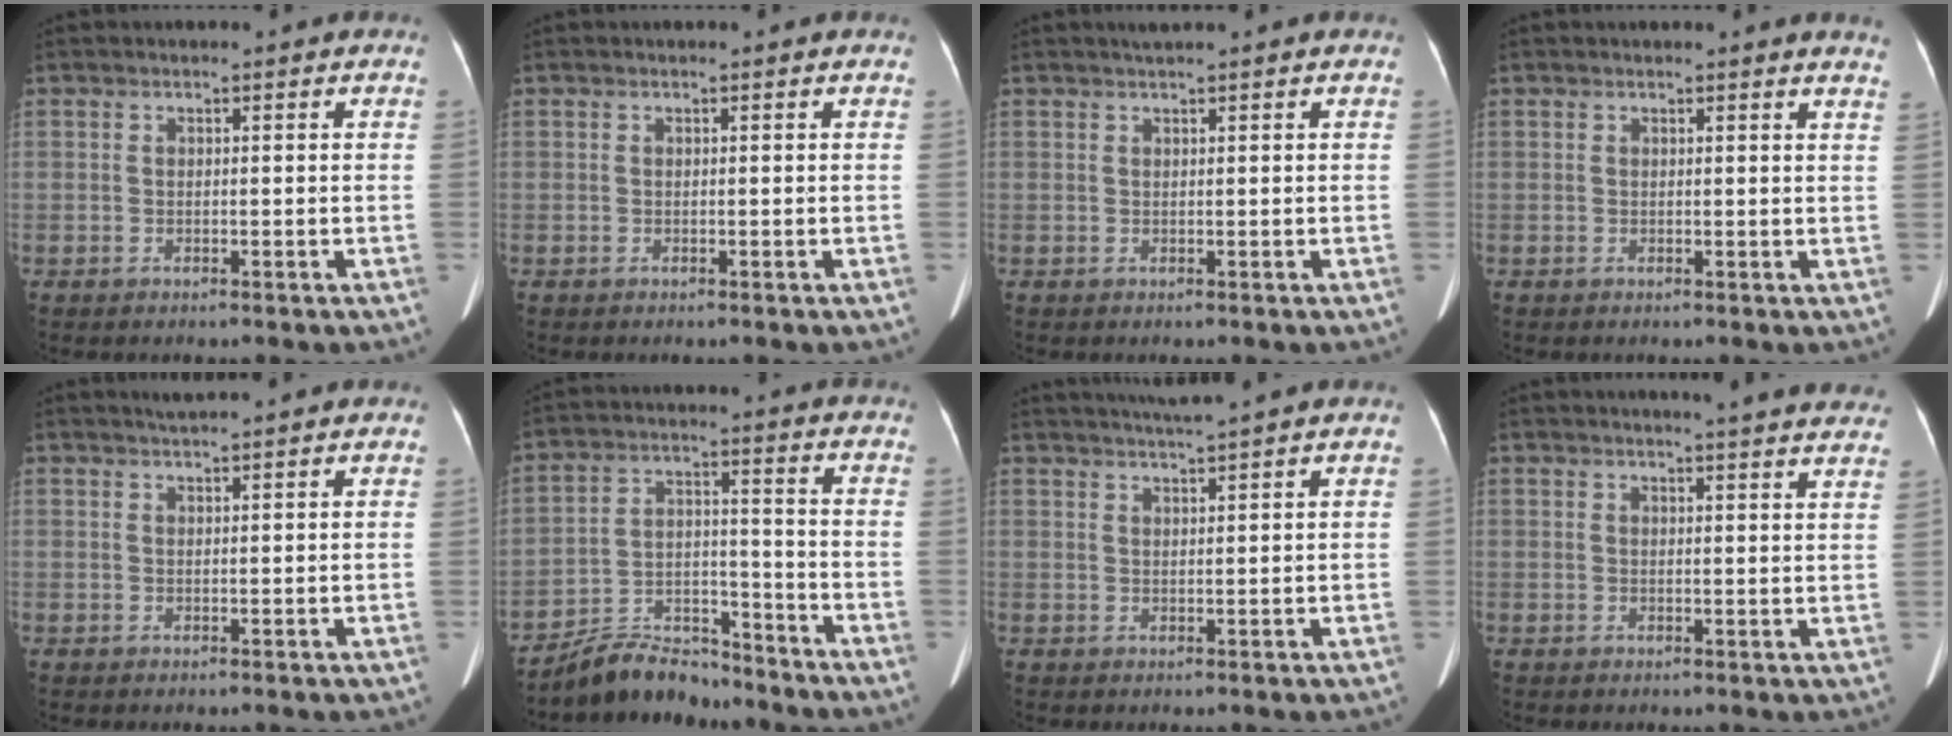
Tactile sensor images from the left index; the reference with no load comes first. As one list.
[{"total": 0.0}, {"total": 1.4, "force": [1.1, -0.2, 0.8], "torque": [-0.013, 0.010, 0.023]}, {"total": 3.6, "force": [3.4, -0.3, 1.1], "torque": [-0.013, -0.014, 0.015]}, {"total": 1.7, "force": [1.5, -0.4, 0.6], "torque": [-0.009, 0.009, 0.031]}, {"total": 9.7, "force": [-9.3, 2.3, 1.3], "torque": [-0.026, 0.016, -0.164]}, {"total": 3.8, "force": [3.2, -1.4, 1.5], "torque": [-0.022, 0.006, 0.059]}, {"total": 13.8, "force": [12.8, 0.6, 5.2], "torque": [-0.056, -0.022, 0.131]}]